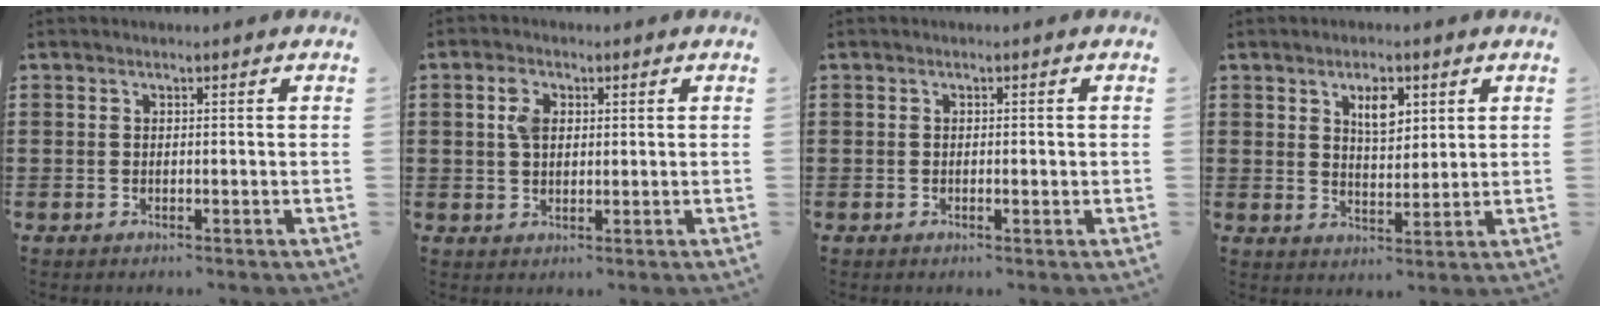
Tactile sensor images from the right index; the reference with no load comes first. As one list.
[{"total": 3.5, "force": [0.9, 2.2, 2.6], "torque": [-0.051, 0.007, 0.013]}, {"total": 0.6, "force": [-0.2, 0.2, 0.5], "torque": [-0.011, -0.003, -0.002]}, {"total": 4.5, "force": [2.2, 2.2, 3.2], "torque": [-0.056, 0.003, 0.034]}]